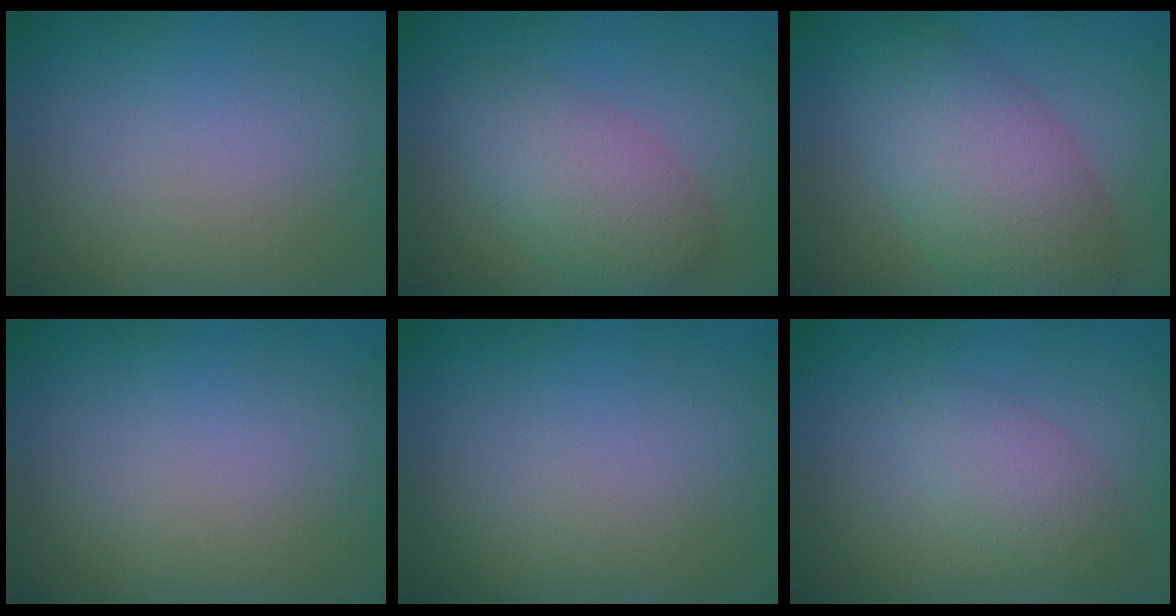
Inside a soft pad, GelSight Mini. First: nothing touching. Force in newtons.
{"total": 4.2, "press": 4.2, "slide": 0.2}
{"total": 6.5, "press": 6.5, "slide": 0.3}
{"total": 0.0}
{"total": 0.0}
{"total": 2.4, "press": 2.4, "slide": 0.0}